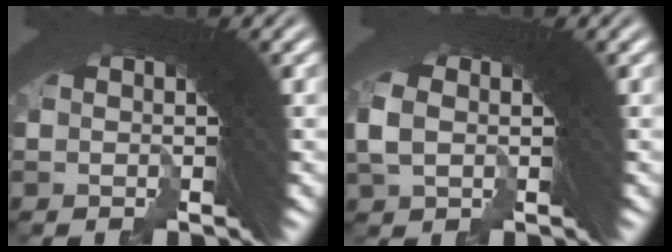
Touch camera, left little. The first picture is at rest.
{"total": 0.9, "force": [-0.1, 0.4, 0.8], "torque": [-0.015, 0.002, 0.003]}